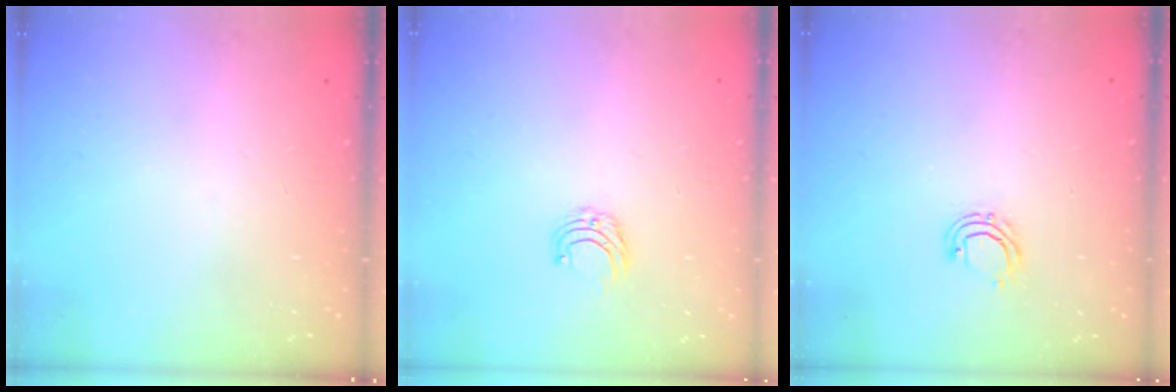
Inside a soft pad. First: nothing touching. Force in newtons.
{"total": 4.9, "press": 4.8, "slide": 0.5}
{"total": 5.0, "press": 4.9, "slide": 1.0}